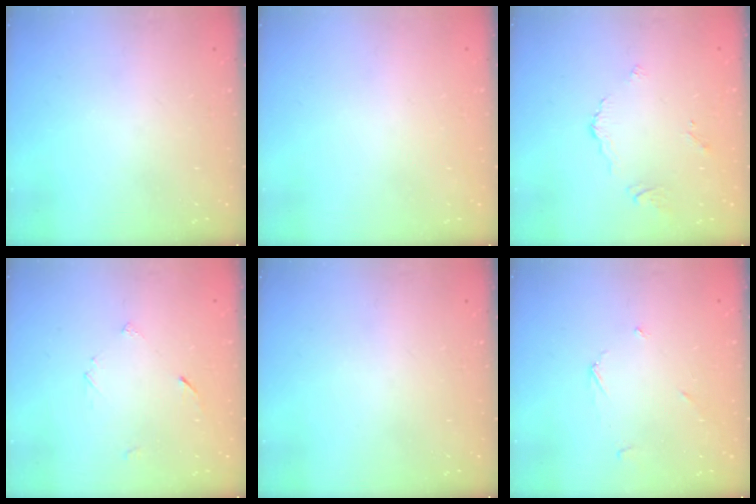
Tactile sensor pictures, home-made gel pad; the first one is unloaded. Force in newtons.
{"total": 2.0, "press": 2.0, "slide": 0.1}
{"total": 3.7, "press": 3.7, "slide": 0.4}
{"total": 3.3, "press": 3.3, "slide": 0.4}
{"total": 0.0}
{"total": 2.5, "press": 2.5, "slide": 0.2}